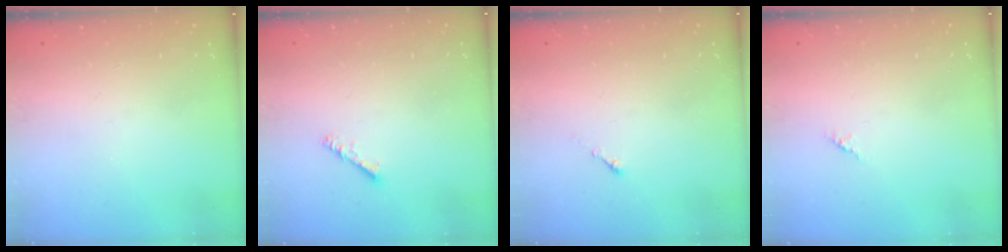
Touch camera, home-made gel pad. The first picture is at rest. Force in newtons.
{"total": 2.4, "press": 2.4, "slide": 0.3}
{"total": 0.0}
{"total": 1.2, "press": 1.2, "slide": 0.3}